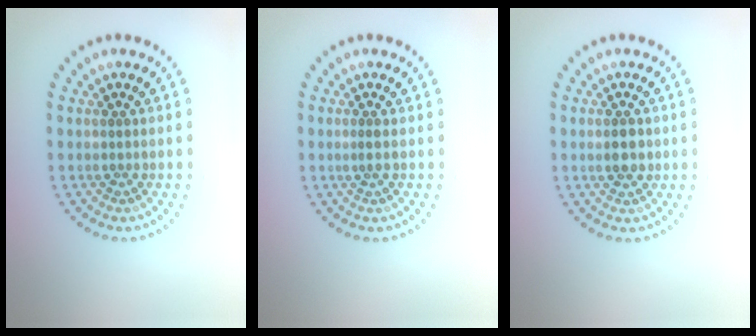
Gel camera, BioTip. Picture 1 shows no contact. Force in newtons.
{"total": 0.5, "press": 0.3, "slide": 0.4}
{"total": 2.0, "press": 2.0, "slide": 0.2}